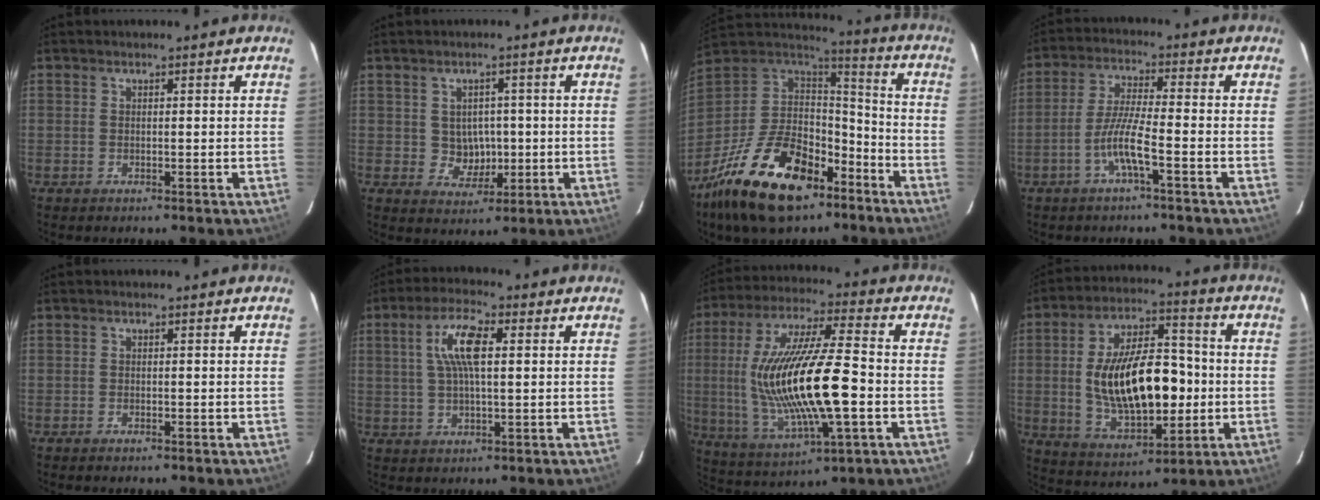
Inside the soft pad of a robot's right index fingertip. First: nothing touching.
{"total": 4.4, "force": [0.0, 4.0, 1.8], "torque": [-0.034, 0.008, 0.010]}
{"total": 27.1, "force": [-16.0, 14.1, 16.7], "torque": [-0.345, -0.013, -0.259]}
{"total": 6.6, "force": [-3.1, -0.1, 5.8], "torque": [-0.123, 0.002, -0.061]}
{"total": 0.7, "force": [-0.6, 0.2, 0.2], "torque": [-0.006, -0.001, -0.012]}
{"total": 8.3, "force": [1.9, 2.5, 7.6], "torque": [-0.149, 0.014, 0.036]}
{"total": 21.1, "force": [-2.1, 5.2, 20.4], "torque": [-0.395, -0.008, -0.026]}
{"total": 19.5, "force": [-1.1, 9.6, 17.0], "torque": [-0.312, 0.010, 0.000]}